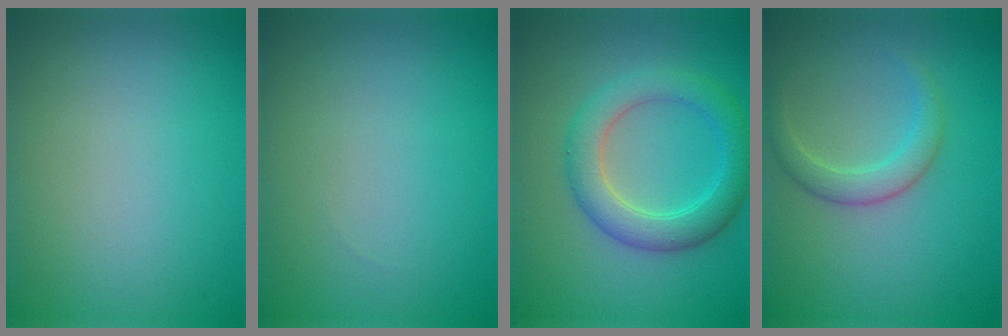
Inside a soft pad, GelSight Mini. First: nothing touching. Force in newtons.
{"total": 0.0}
{"total": 4.5, "press": 4.5, "slide": 0.1}
{"total": 2.4, "press": 2.4, "slide": 0.1}